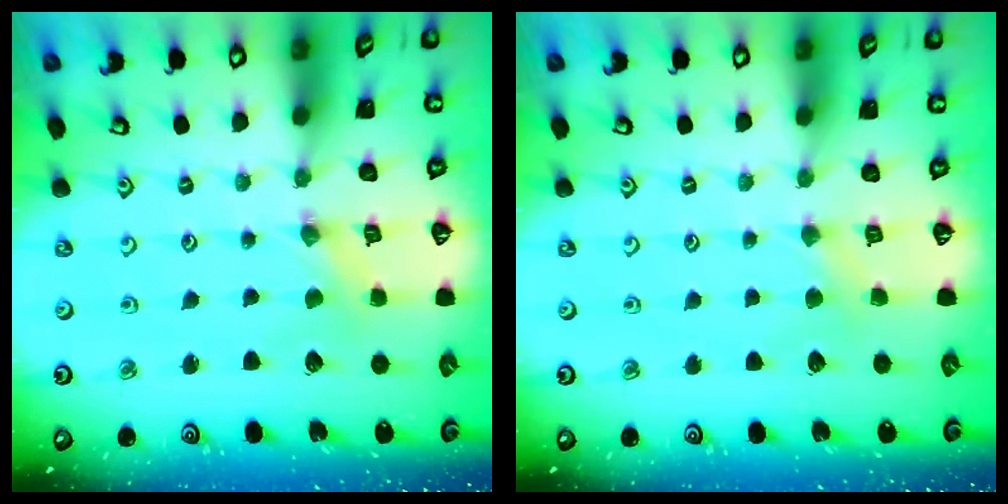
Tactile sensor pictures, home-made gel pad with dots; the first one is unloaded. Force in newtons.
{"total": 2.9, "press": 2.9, "slide": 0.3}